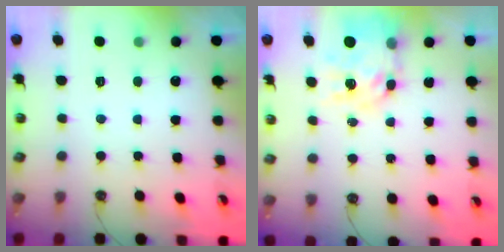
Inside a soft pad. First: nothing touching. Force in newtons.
{"total": 13.1, "press": 13.0, "slide": 1.2}